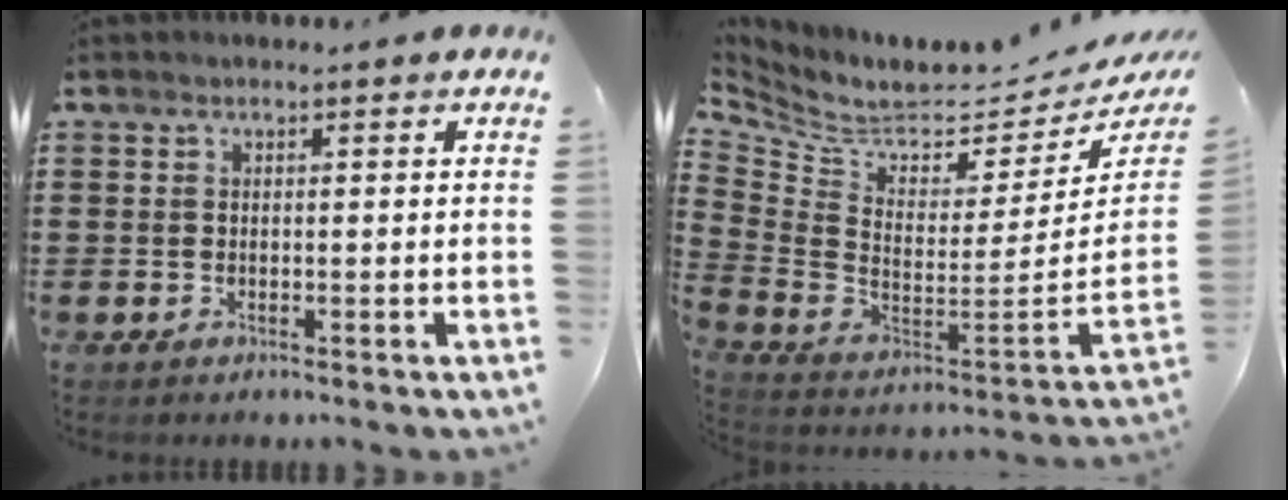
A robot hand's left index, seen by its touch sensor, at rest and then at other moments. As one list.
[{"total": 5.1, "force": [4.0, 1.8, 2.6], "torque": [-0.079, -0.052, 0.065]}]